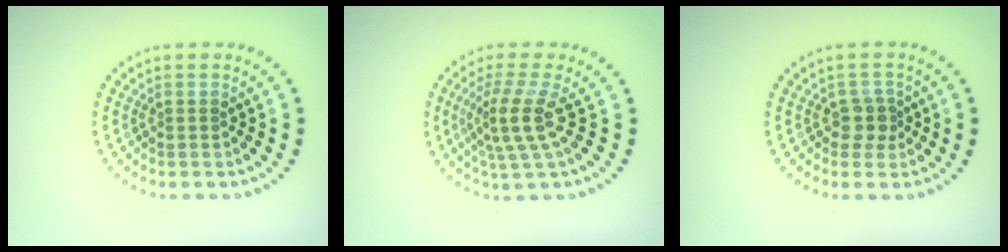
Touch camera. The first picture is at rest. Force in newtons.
{"total": 3.6, "press": 2.9, "slide": 2.1}
{"total": 1.9, "press": 1.6, "slide": 1.0}